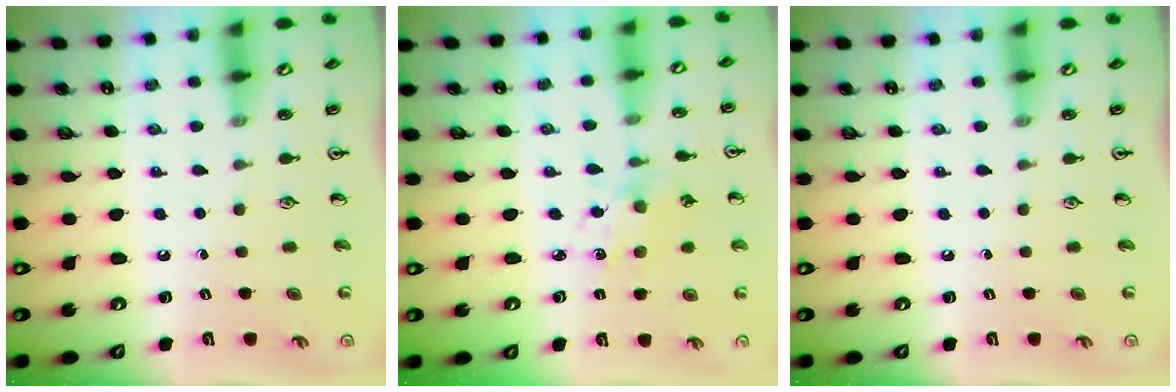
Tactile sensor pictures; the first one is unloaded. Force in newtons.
{"total": 2.9, "press": 2.9, "slide": 0.2}
{"total": 0.0}